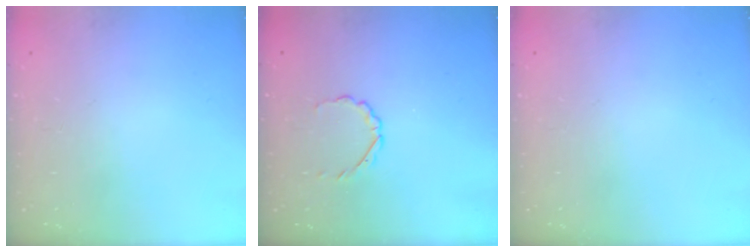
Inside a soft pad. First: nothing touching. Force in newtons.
{"total": 2.0, "press": 1.8, "slide": 0.7}
{"total": 0.0}